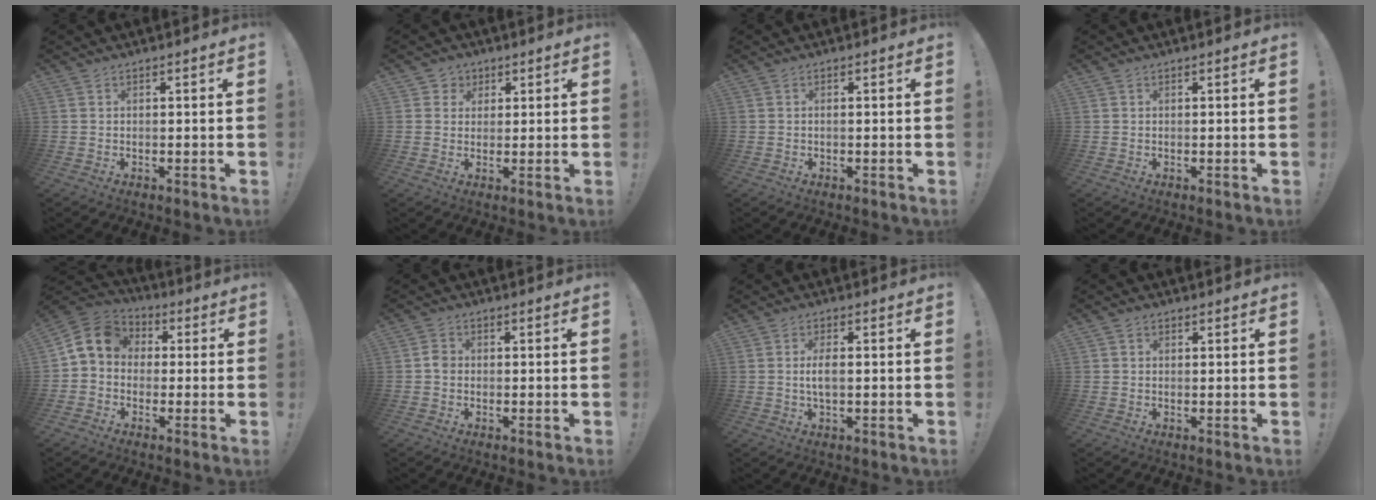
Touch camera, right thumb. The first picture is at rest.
{"total": 3.7, "force": [1.4, 3.4, 0.4], "torque": [-0.002, -0.008, 0.023]}
{"total": 0.6, "force": [-0.2, 0.1, 0.6], "torque": [-0.016, 0.001, -0.002]}
{"total": 0.0}
{"total": 9.3, "force": [0.7, 7.7, 5.1], "torque": [-0.089, 0.021, 0.019]}
{"total": 2.6, "force": [-0.7, 2.1, 1.4], "torque": [-0.026, 0.010, -0.012]}
{"total": 4.1, "force": [-0.1, 1.5, 3.8], "torque": [-0.080, -0.001, -0.009]}
{"total": 1.1, "force": [0.3, 1.0, 0.4], "torque": [-0.004, 0.000, 0.005]}